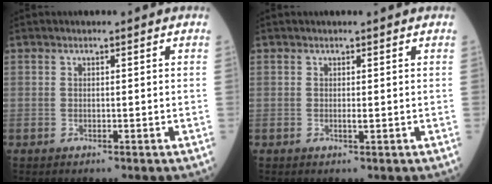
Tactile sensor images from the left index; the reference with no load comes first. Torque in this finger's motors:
{"motor_torque": [0.27, 0.08, -0.01, 0.01]}